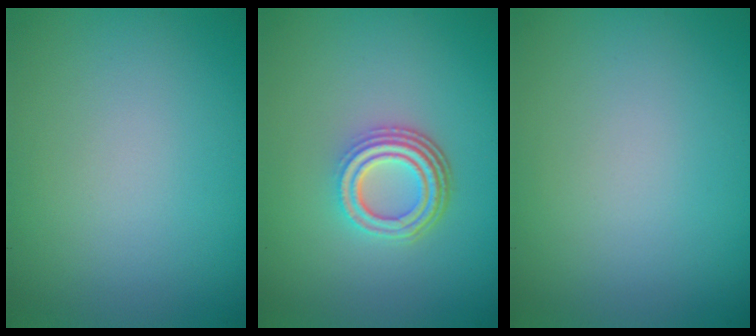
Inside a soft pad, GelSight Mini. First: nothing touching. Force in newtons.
{"total": 4.6, "press": 3.3, "slide": 3.2}
{"total": 0.0}